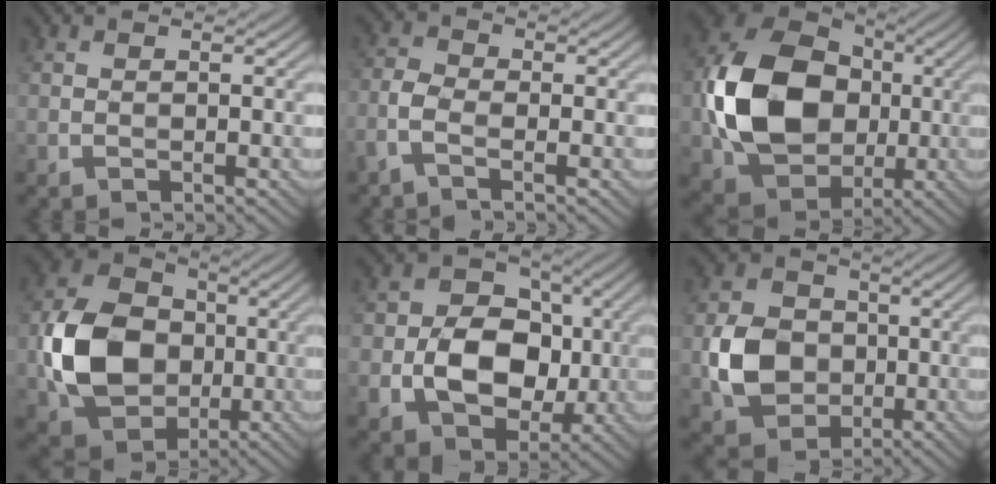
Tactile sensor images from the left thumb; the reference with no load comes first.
{"total": 3.2, "force": [-1.7, 1.4, 2.4], "torque": [-0.066, 0.007, -0.048]}
{"total": 15.6, "force": [-0.6, 12.2, 9.8], "torque": [-0.219, 0.004, -0.009]}
{"total": 12.4, "force": [-1.3, 9.9, 7.4], "torque": [-0.173, 0.007, -0.026]}
{"total": 10.7, "force": [-1.6, 8.2, 6.6], "torque": [-0.127, -0.006, -0.037]}
{"total": 8.5, "force": [-1.2, 7.1, 4.6], "torque": [-0.112, -0.003, -0.028]}